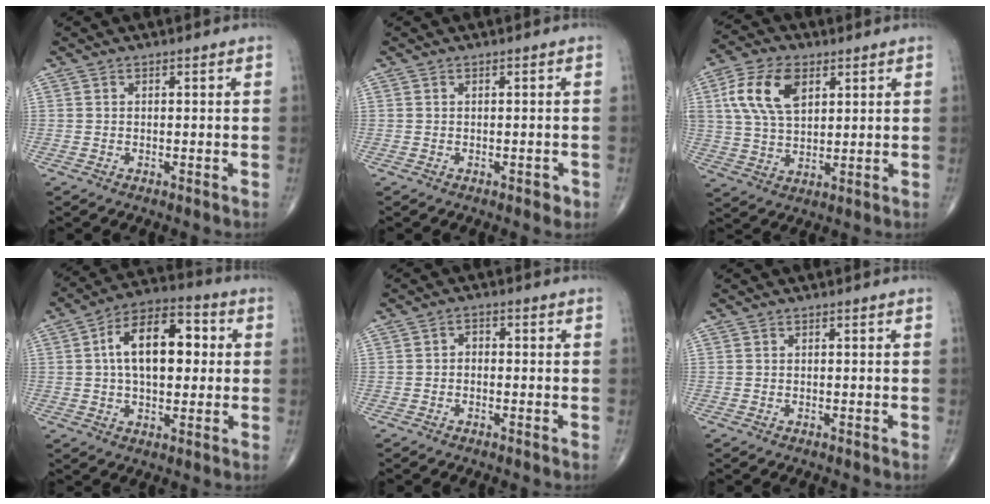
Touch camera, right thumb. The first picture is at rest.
{"total": 1.2, "force": [-0.5, 0.7, 0.8], "torque": [-0.008, -0.001, -0.006]}
{"total": 12.1, "force": [4.3, 7.1, 8.9], "torque": [-0.168, -0.002, 0.081]}
{"total": 15.4, "force": [2.2, 8.6, 12.5], "torque": [-0.183, 0.023, 0.029]}
{"total": 1.8, "force": [-0.3, 1.4, 1.1], "torque": [-0.008, 0.010, -0.013]}
{"total": 0.0}